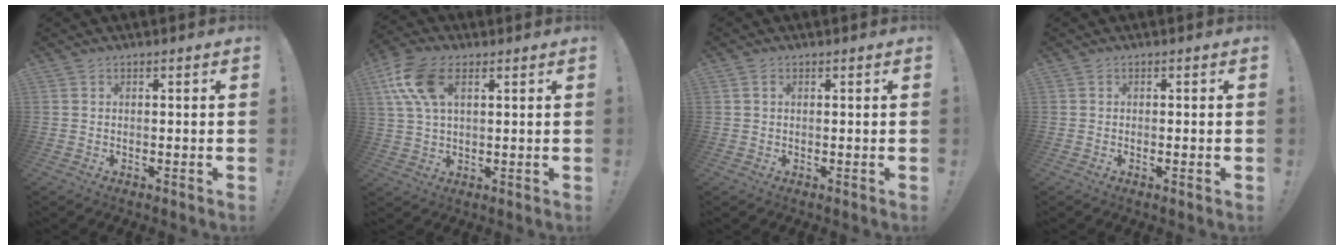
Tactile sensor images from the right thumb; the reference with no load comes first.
{"total": 12.5, "force": [4.9, 6.8, 9.3], "torque": [-0.188, -0.006, 0.096]}
{"total": 0.9, "force": [0.3, 0.6, 0.5], "torque": [-0.005, 0.000, 0.004]}
{"total": 1.0, "force": [-0.2, 0.0, 1.0], "torque": [-0.014, -0.003, -0.005]}